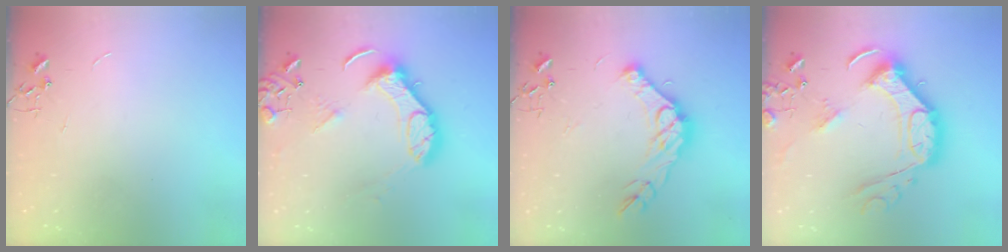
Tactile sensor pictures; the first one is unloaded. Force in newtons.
{"total": 14.2, "press": 14.1, "slide": 1.4}
{"total": 15.0, "press": 14.9, "slide": 1.7}
{"total": 20.4, "press": 20.4, "slide": 1.2}